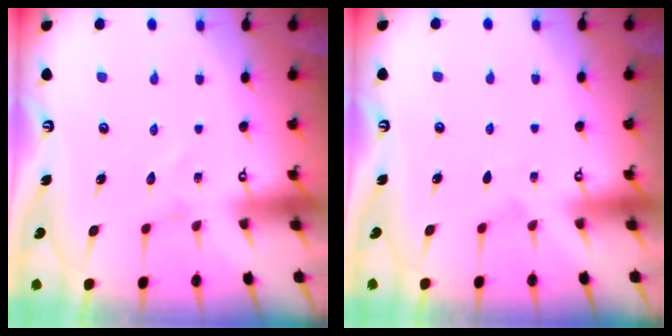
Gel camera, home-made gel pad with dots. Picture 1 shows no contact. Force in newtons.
{"total": 0.7, "press": 0.7, "slide": 0.2}